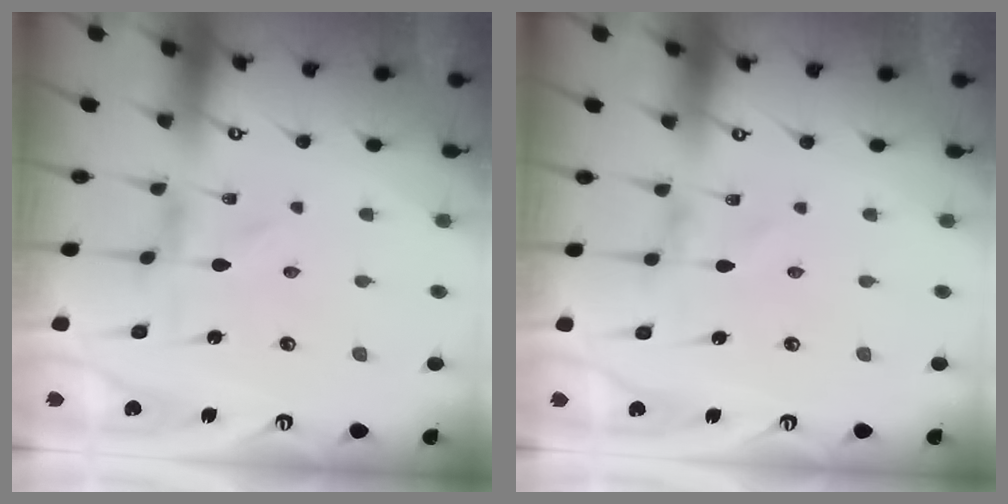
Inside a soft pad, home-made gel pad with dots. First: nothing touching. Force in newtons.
{"total": 1.1, "press": 1.1, "slide": 0.1}